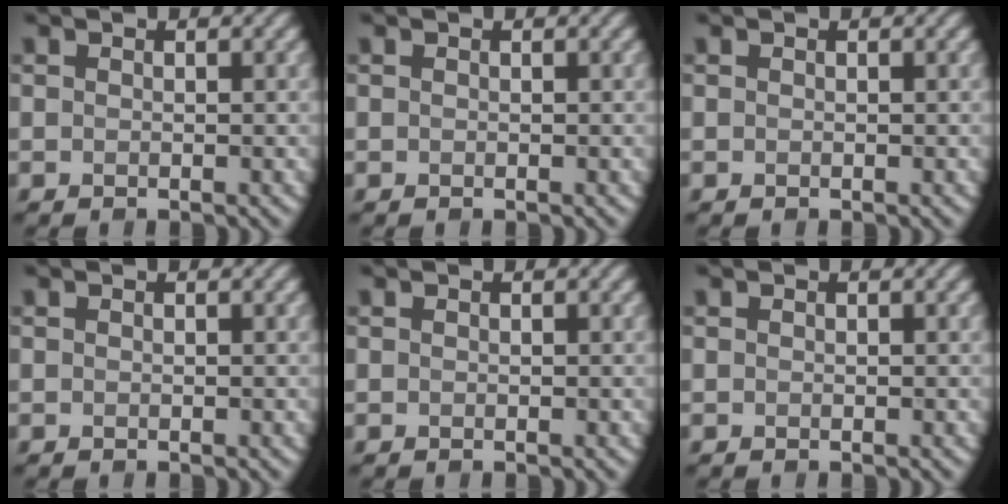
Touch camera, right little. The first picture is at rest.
{"total": 0.0}
{"total": 0.0}
{"total": 0.0}
{"total": 0.0}
{"total": 0.0}